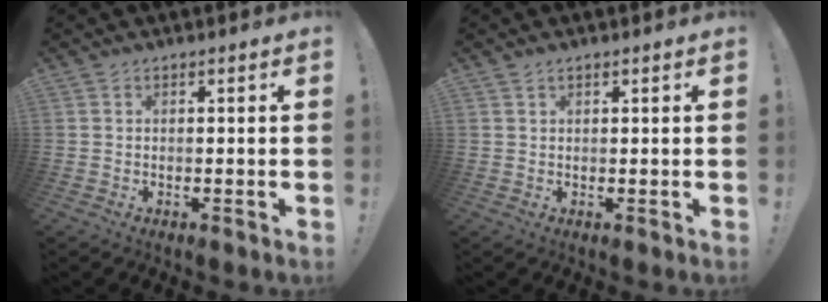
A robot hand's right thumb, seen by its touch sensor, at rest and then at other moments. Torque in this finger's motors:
{"motor_torque": [-0.26, -0.12, -0.15, 0.37, 0.07]}